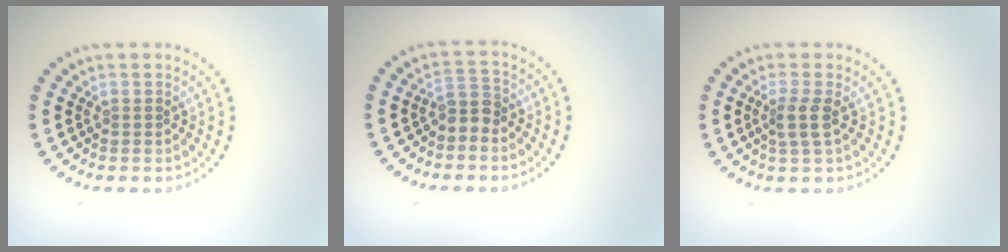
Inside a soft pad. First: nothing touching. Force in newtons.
{"total": 2.0, "press": 1.6, "slide": 1.1}
{"total": 1.8, "press": 1.5, "slide": 1.0}